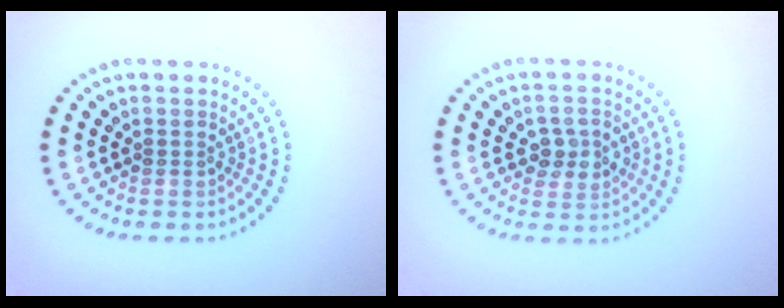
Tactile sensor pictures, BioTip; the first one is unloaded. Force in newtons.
{"total": 2.5, "press": 2.4, "slide": 0.6}